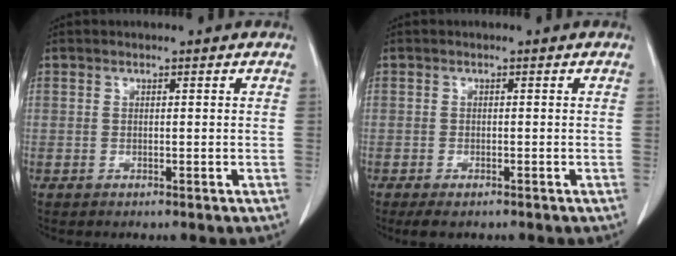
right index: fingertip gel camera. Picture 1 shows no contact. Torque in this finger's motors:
{"motor_torque": [0.22, -0.18, 0.10, 0.03]}